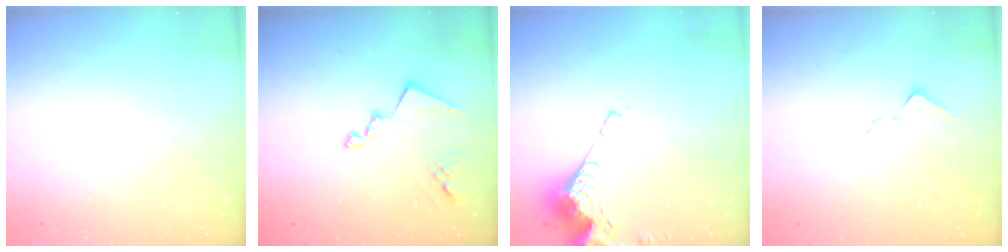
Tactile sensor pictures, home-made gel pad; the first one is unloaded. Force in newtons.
{"total": 14.0, "press": 13.9, "slide": 0.9}
{"total": 9.8, "press": 9.7, "slide": 1.2}
{"total": 7.3, "press": 7.2, "slide": 0.8}